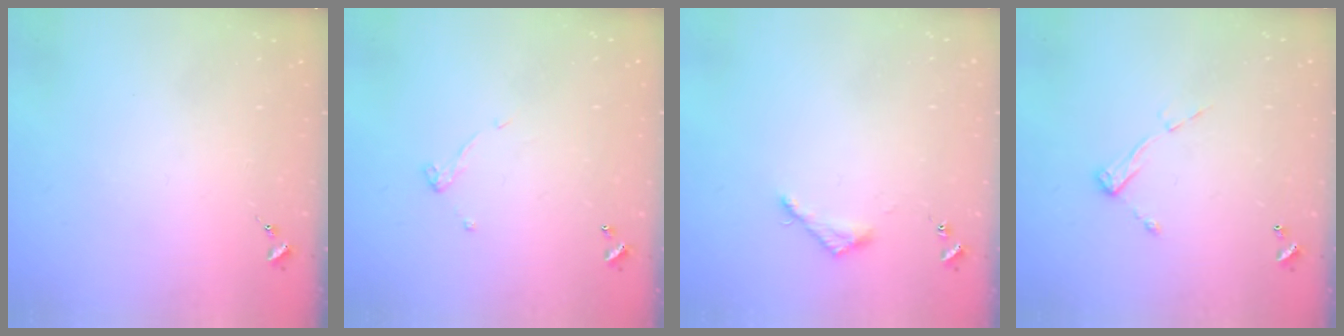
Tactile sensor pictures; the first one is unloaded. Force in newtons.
{"total": 4.4, "press": 4.4, "slide": 0.2}
{"total": 3.6, "press": 3.6, "slide": 0.4}
{"total": 6.9, "press": 6.9, "slide": 0.4}